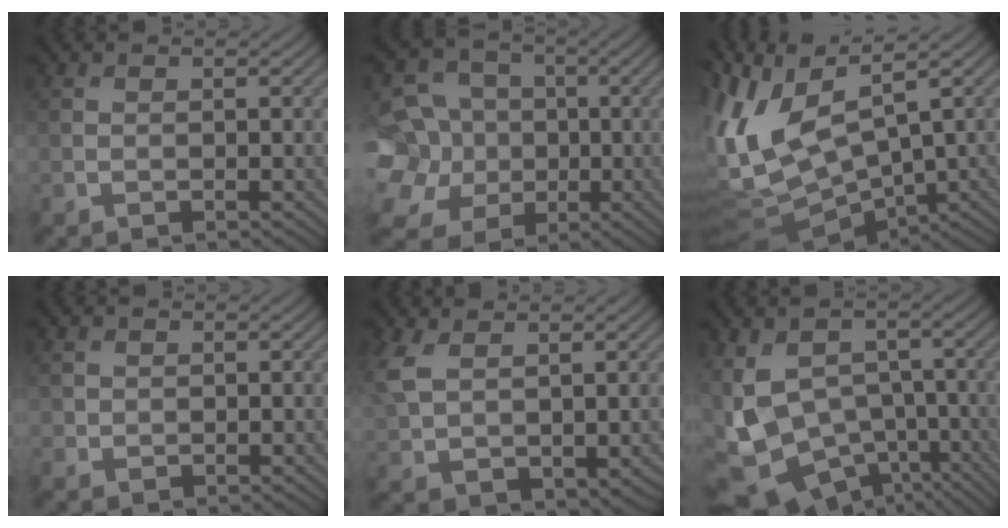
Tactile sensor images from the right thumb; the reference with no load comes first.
{"total": 16.1, "force": [-2.1, 14.9, 5.9], "torque": [-0.219, -0.007, -0.058]}
{"total": 12.3, "force": [2.4, 5.1, 10.9], "torque": [-0.265, 0.000, 0.058]}
{"total": 1.2, "force": [0.2, 1.2, 0.1], "torque": [-0.002, -0.005, 0.003]}
{"total": 7.1, "force": [2.0, 4.3, 5.3], "torque": [-0.155, -0.007, 0.051]}
{"total": 13.2, "force": [-4.5, 9.4, 8.0], "torque": [-0.202, -0.032, -0.048]}